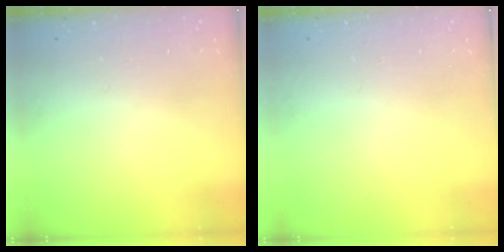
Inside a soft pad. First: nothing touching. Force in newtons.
{"total": 0.0}